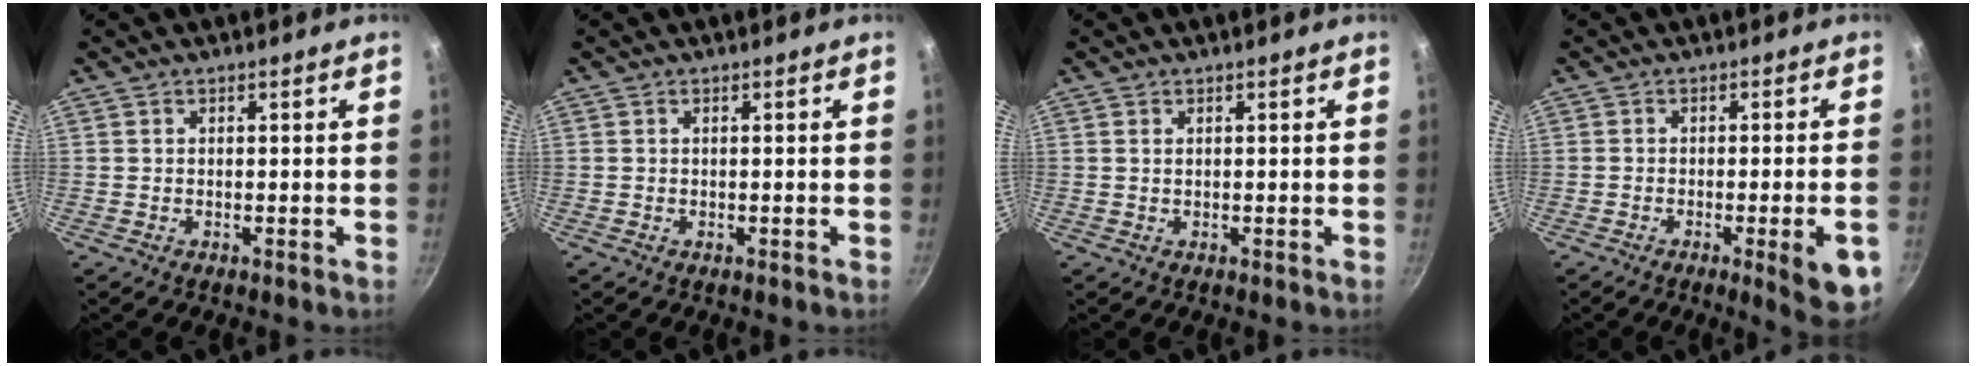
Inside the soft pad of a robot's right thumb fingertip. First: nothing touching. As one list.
[{"total": 0.0}, {"total": 0.6, "force": [0.3, 0.3, 0.4], "torque": [-0.008, 0.001, 0.005]}, {"total": 8.8, "force": [-3.3, 1.5, 8.0], "torque": [-0.085, 0.009, -0.040]}]